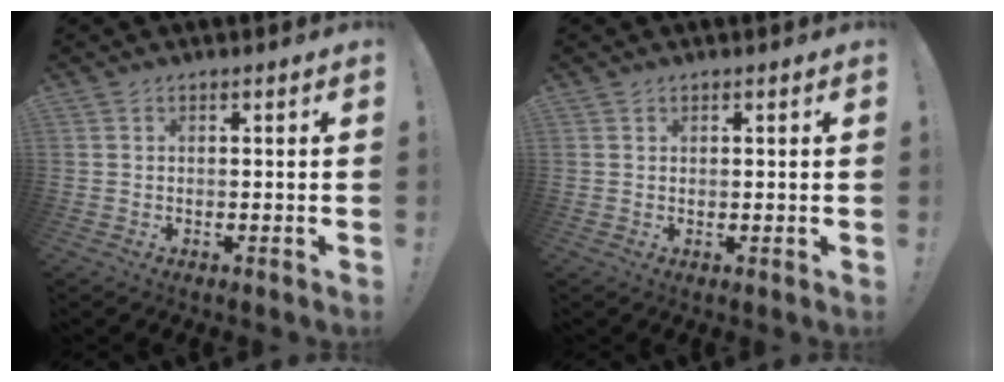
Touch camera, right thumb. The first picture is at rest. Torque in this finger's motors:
{"motor_torque": [-0.10, -0.06, 0.00, 0.01, -0.03]}